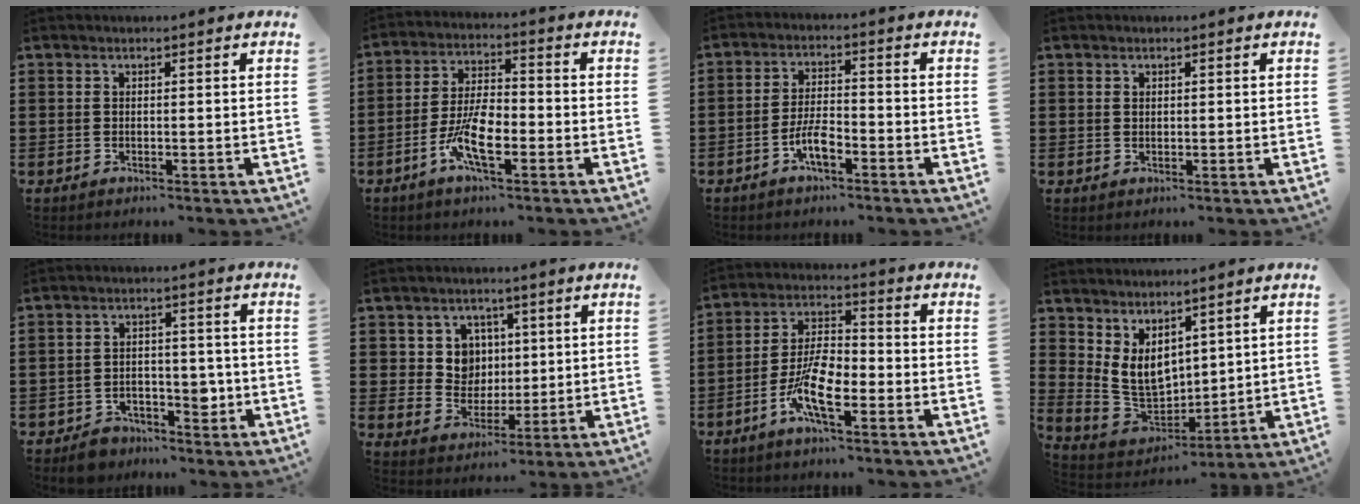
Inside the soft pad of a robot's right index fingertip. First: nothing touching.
{"total": 8.1, "force": [-3.4, 3.0, 6.7], "torque": [-0.148, -0.006, -0.068]}
{"total": 4.8, "force": [-2.6, 1.6, 3.6], "torque": [-0.090, 0.001, -0.055]}
{"total": 0.6, "force": [0.3, 0.5, 0.2], "torque": [-0.006, 0.003, 0.006]}
{"total": 4.8, "force": [-3.0, 3.4, 1.8], "torque": [-0.033, 0.019, -0.055]}
{"total": 6.5, "force": [1.8, 5.8, 2.4], "torque": [-0.067, 0.017, 0.031]}
{"total": 8.5, "force": [-3.9, 3.2, 6.8], "torque": [-0.150, -0.001, -0.076]}
{"total": 6.6, "force": [3.0, 4.9, 3.3], "torque": [-0.098, -0.016, 0.062]}